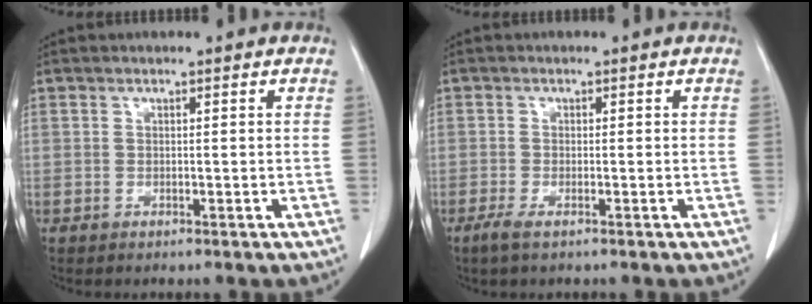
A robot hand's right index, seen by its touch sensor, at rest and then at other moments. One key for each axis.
{"total": 1.9, "fx": -1.2, "fy": 0.3, "fz": 1.4, "tx": -0.034, "ty": -0.005, "tz": -0.026}